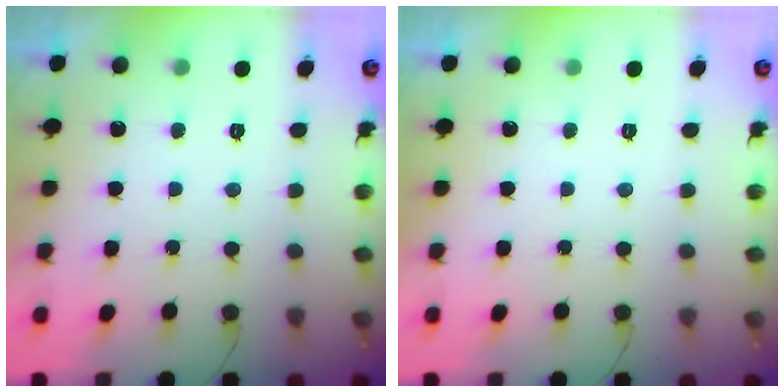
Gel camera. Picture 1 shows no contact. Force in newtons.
{"total": 0.0}